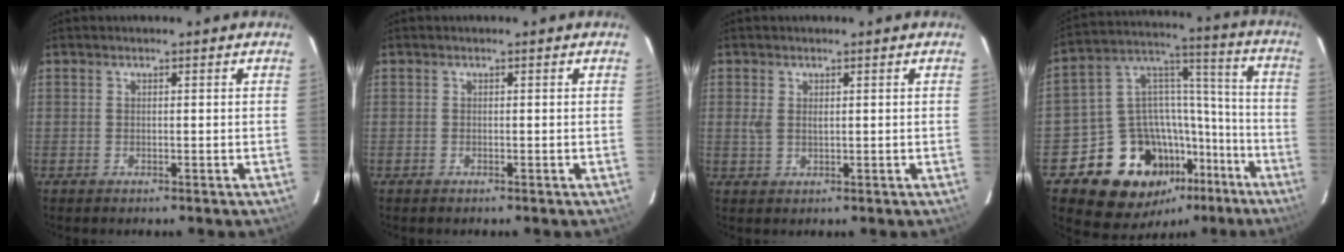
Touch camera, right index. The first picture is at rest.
{"total": 0.0}
{"total": 2.1, "force": [0.6, 1.2, 1.6], "torque": [-0.031, 0.001, 0.013]}
{"total": 20.2, "force": [-11.6, 14.2, 8.4], "torque": [-0.166, 0.076, -0.155]}